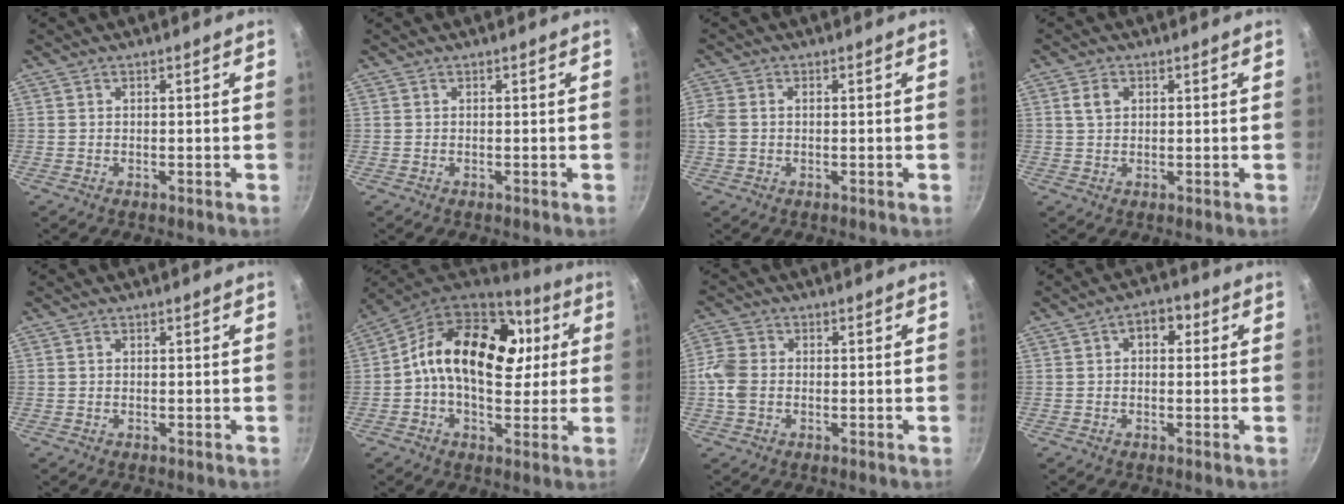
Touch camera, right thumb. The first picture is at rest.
{"total": 0.0}
{"total": 4.5, "force": [0.1, 3.4, 2.9], "torque": [-0.067, 0.005, -0.004]}
{"total": 3.0, "force": [0.9, 2.2, 1.8], "torque": [-0.025, 0.004, 0.017]}
{"total": 0.5, "force": [0.1, 0.4, 0.3], "torque": [-0.003, 0.003, 0.001]}
{"total": 21.3, "force": [3.6, 13.8, 15.9], "torque": [-0.220, 0.016, 0.038]}
{"total": 5.5, "force": [-0.7, 4.3, 3.4], "torque": [-0.067, 0.007, -0.025]}
{"total": 4.6, "force": [1.1, 3.1, 3.2], "torque": [-0.023, 0.009, 0.007]}